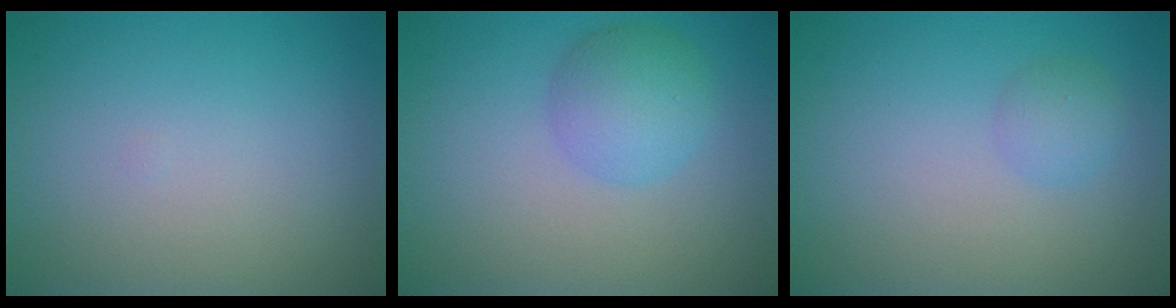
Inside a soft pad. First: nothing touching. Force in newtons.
{"total": 3.5, "press": 3.5, "slide": 0.1}
{"total": 1.5, "press": 1.5, "slide": 0.0}